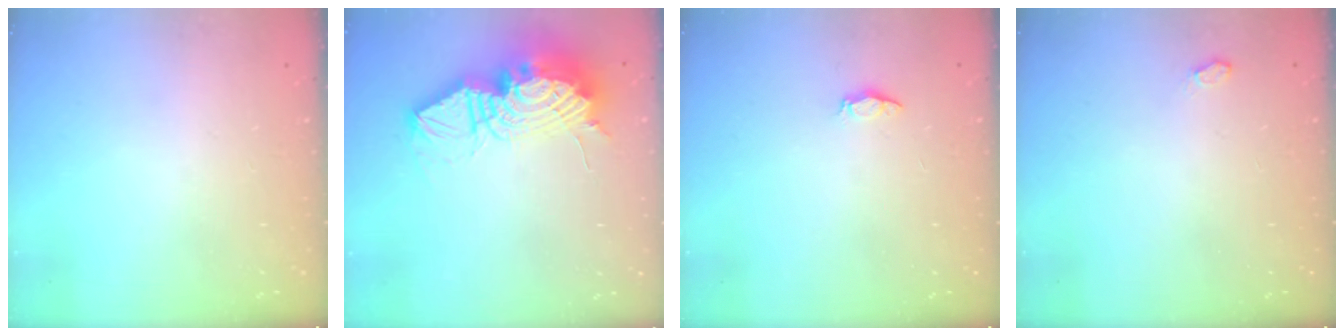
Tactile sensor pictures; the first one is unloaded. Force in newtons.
{"total": 22.6, "press": 22.5, "slide": 2.2}
{"total": 2.5, "press": 2.5, "slide": 0.3}
{"total": 4.1, "press": 3.5, "slide": 2.1}